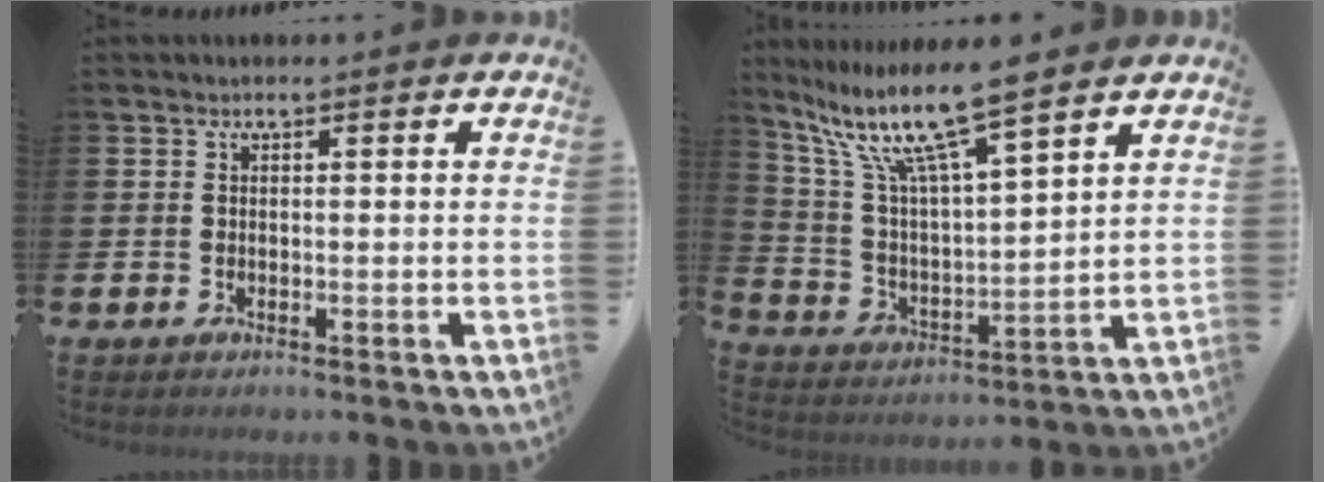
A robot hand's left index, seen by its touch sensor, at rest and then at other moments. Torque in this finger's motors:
{"motor_torque": [1.26, -0.88, 1.05, 0.21]}